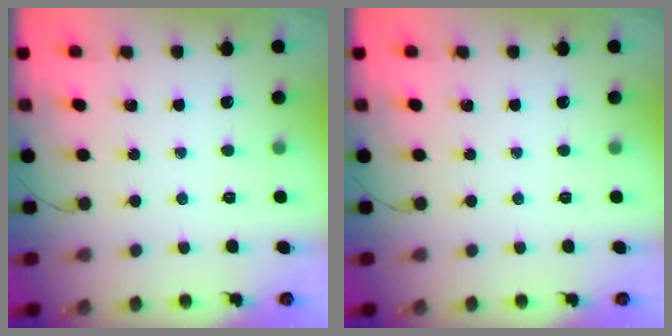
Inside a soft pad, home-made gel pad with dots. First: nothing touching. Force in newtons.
{"total": 0.0}